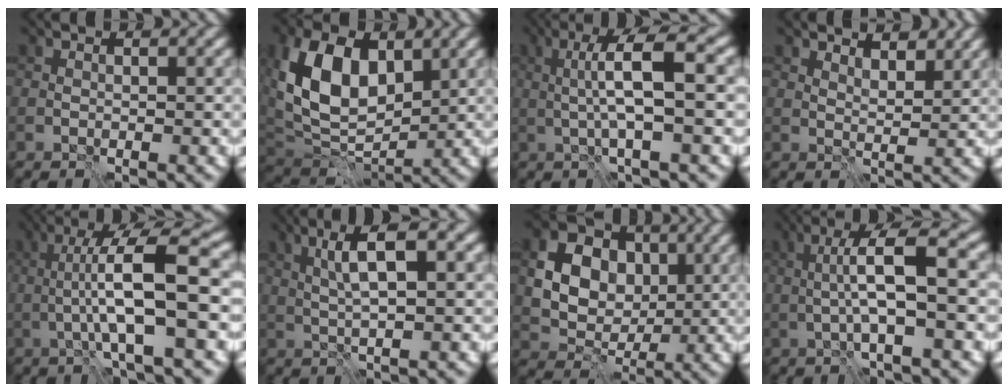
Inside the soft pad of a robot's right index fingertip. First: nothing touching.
{"total": 9.8, "force": [2.7, 6.3, 7.0], "torque": [-0.147, -0.002, 0.046]}
{"total": 6.0, "force": [0.7, 1.0, 5.9], "torque": [-0.107, 0.018, 0.009]}
{"total": 3.2, "force": [2.8, 1.0, 1.3], "torque": [-0.015, -0.006, 0.042]}
{"total": 8.8, "force": [-0.7, 1.4, 8.6], "torque": [-0.139, 0.021, -0.014]}
{"total": 5.0, "force": [1.5, 1.0, 4.7], "torque": [-0.089, 0.011, 0.029]}
{"total": 11.5, "force": [2.7, 9.9, 5.3], "torque": [-0.113, 0.022, 0.051]}
{"total": 6.6, "force": [0.2, 1.2, 6.5], "torque": [-0.112, 0.022, -0.001]}